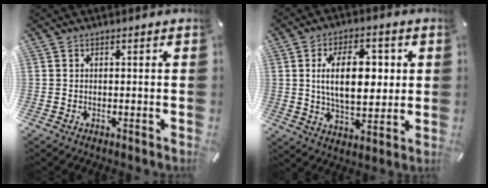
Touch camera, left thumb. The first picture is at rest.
{"total": 14.5, "force": [2.3, 8.3, 11.7], "torque": [-0.204, 0.002, 0.034]}